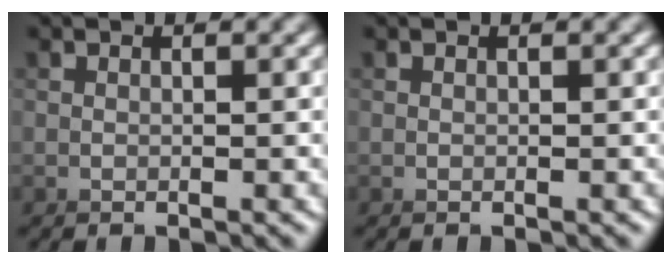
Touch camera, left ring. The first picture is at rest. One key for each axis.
{"total": 0.0}